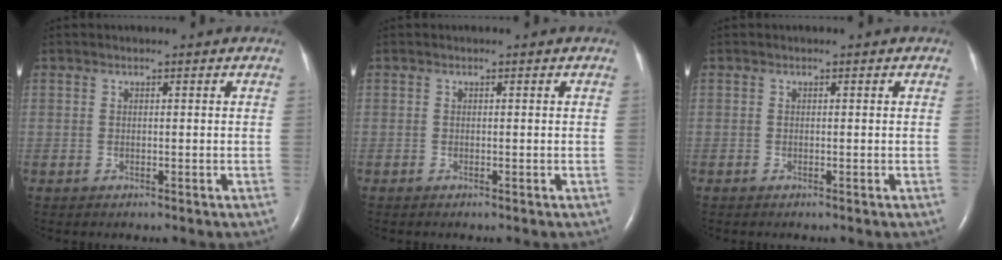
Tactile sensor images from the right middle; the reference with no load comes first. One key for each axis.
{"total": 0.0}
{"total": 0.0}